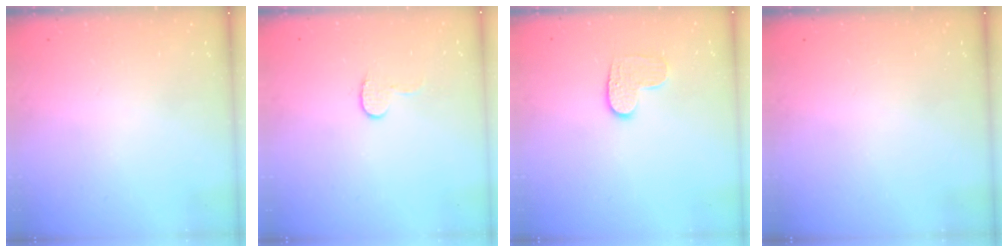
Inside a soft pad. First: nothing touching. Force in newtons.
{"total": 6.2, "press": 6.1, "slide": 0.6}
{"total": 7.0, "press": 7.0, "slide": 0.2}
{"total": 0.0}